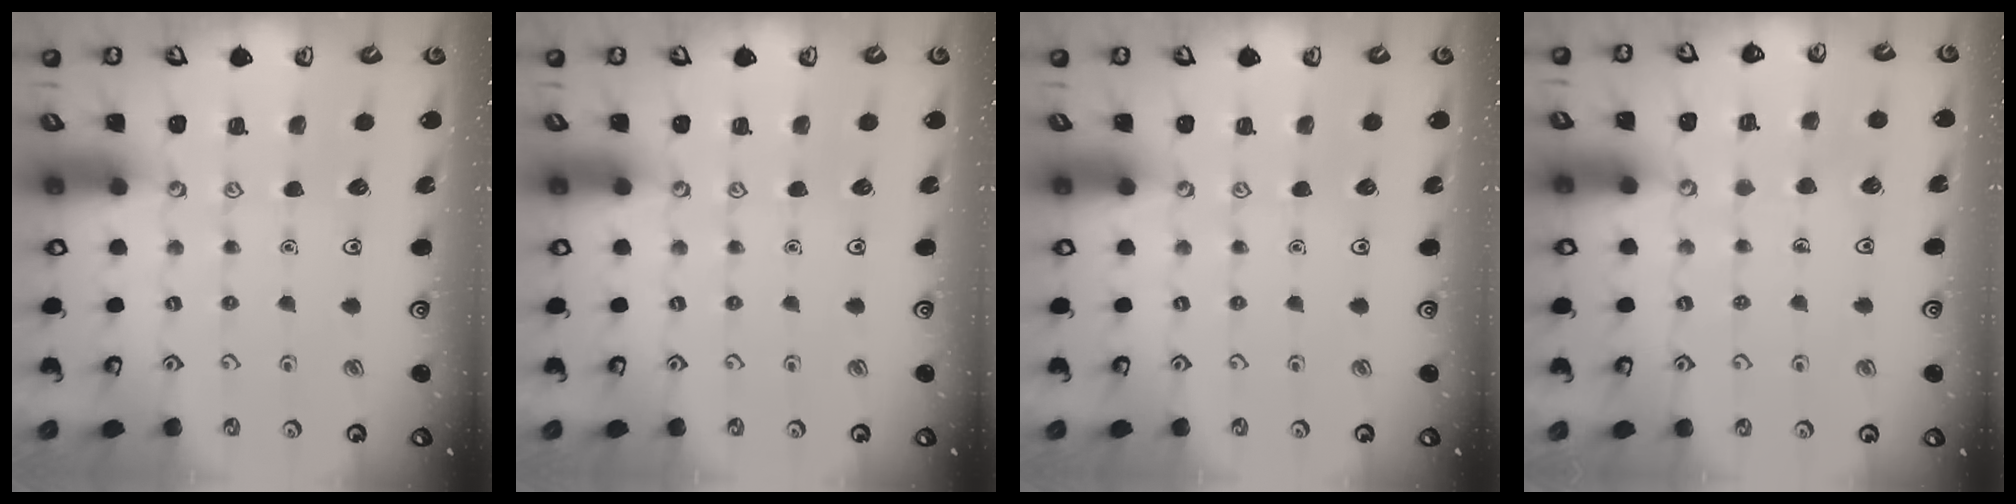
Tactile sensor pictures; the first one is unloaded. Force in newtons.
{"total": 0.0}
{"total": 0.0}
{"total": 3.6, "press": 3.6, "slide": 0.3}